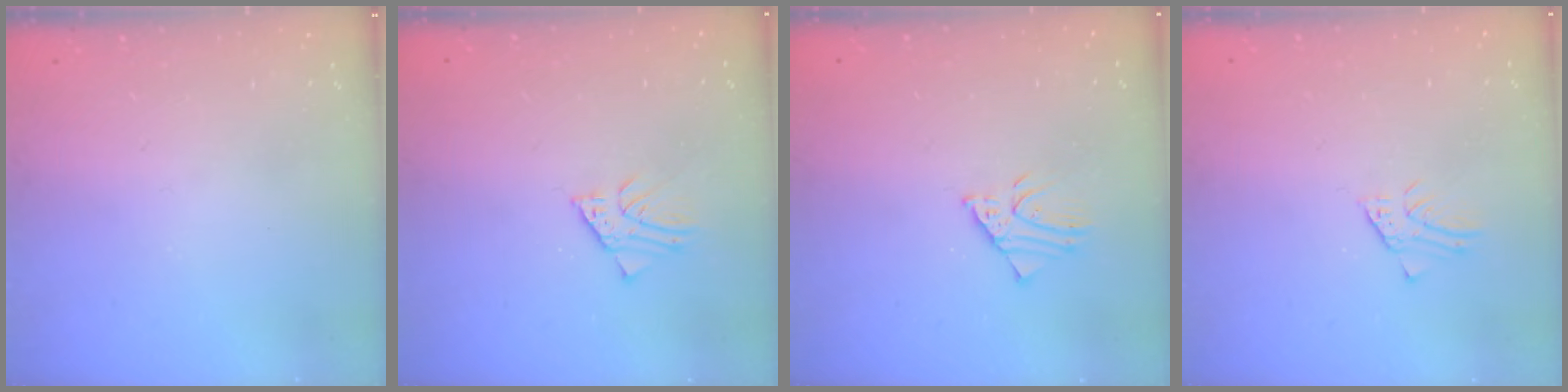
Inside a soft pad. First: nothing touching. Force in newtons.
{"total": 2.6, "press": 2.6, "slide": 0.2}
{"total": 2.6, "press": 2.6, "slide": 0.2}
{"total": 0.9, "press": 0.9, "slide": 0.1}